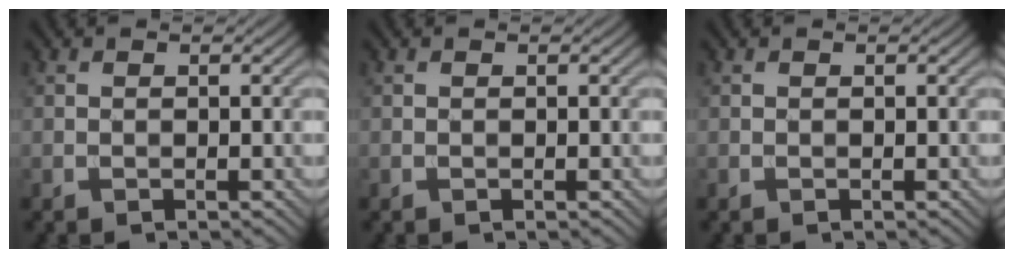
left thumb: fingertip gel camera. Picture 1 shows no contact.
{"total": 0.0}
{"total": 0.0}